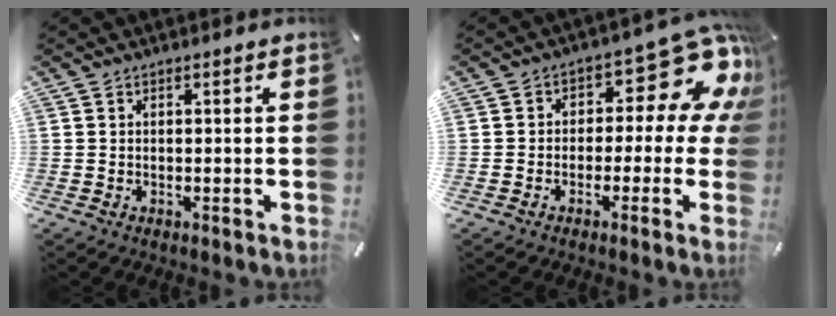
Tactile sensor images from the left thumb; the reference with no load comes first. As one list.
[{"total": 13.4, "force": [4.9, 7.4, 10.0], "torque": [-0.118, -0.037, 0.074]}]